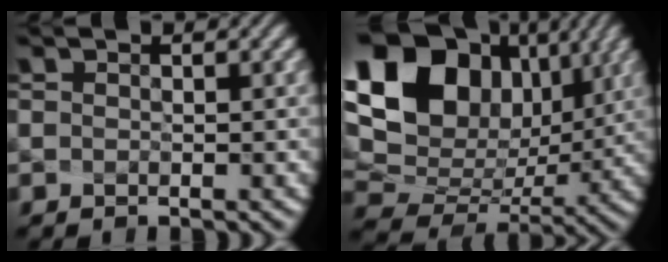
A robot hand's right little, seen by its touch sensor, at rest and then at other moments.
{"total": 19.5, "force": [7.4, 14.5, 10.8], "torque": [-0.249, 0.053, 0.141]}